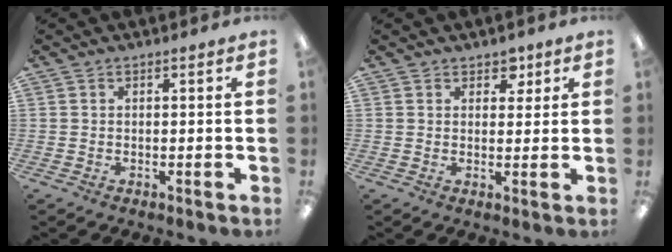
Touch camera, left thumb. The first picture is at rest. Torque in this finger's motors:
{"motor_torque": [-0.35, -0.28, -0.34, -0.06, -0.02]}